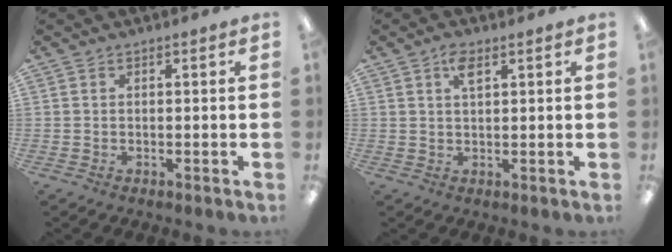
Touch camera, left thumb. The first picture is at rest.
{"total": 3.6, "force": [2.0, 1.6, 2.6], "torque": [-0.041, -0.002, 0.030]}